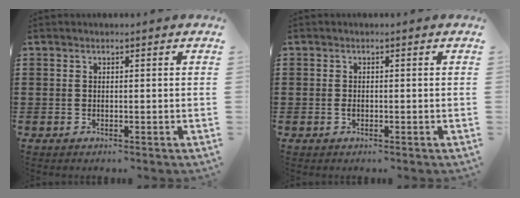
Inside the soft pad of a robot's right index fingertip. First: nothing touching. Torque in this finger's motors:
{"motor_torque": [0.17, -0.13, -0.18, -0.21]}